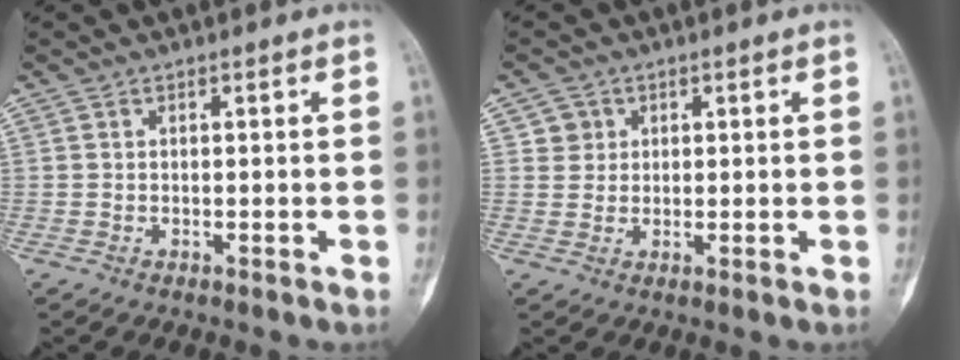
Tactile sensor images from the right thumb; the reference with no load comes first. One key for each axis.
{"total": 2.9, "fx": 1.1, "fy": 2.7, "fz": 0.1, "tx": 0.022, "ty": -0.002, "tz": 0.013}